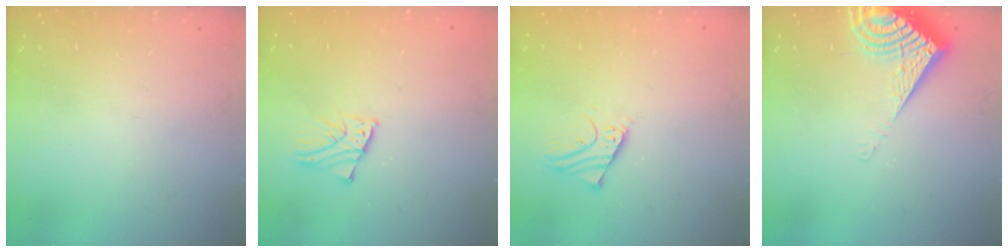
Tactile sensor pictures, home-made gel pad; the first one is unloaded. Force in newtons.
{"total": 2.3, "press": 2.3, "slide": 0.2}
{"total": 2.6, "press": 2.6, "slide": 0.1}
{"total": 10.7, "press": 10.6, "slide": 1.3}